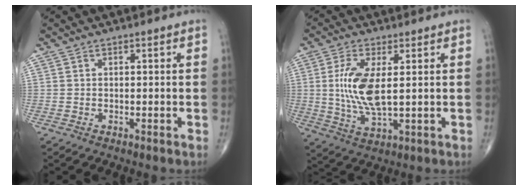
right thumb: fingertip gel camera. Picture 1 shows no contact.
{"total": 8.4, "force": [1.1, 3.1, 7.8], "torque": [-0.169, -0.015, 0.026]}